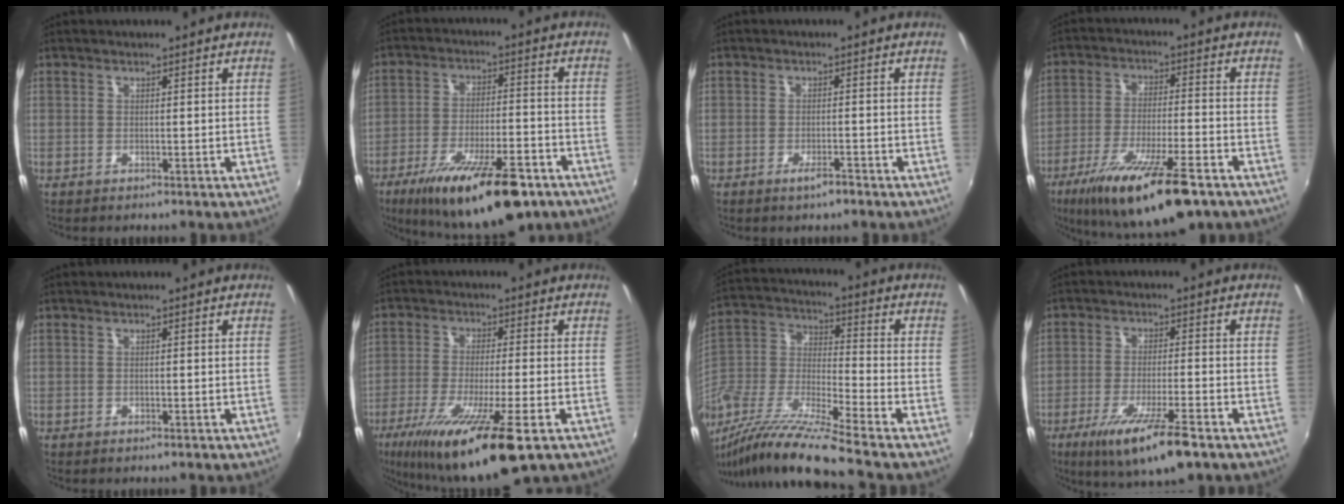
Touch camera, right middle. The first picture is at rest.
{"total": 20.3, "force": [-13.0, 6.3, 14.2], "torque": [-0.245, -0.036, -0.193]}
{"total": 2.5, "force": [-1.8, 0.5, 1.7], "torque": [-0.035, -0.004, -0.030]}
{"total": 19.1, "force": [-12.2, 4.6, 14.0], "torque": [-0.254, -0.043, -0.198]}
{"total": 0.6, "force": [-0.4, 0.3, 0.3], "torque": [-0.004, -0.003, -0.008]}
{"total": 17.6, "force": [-10.5, 2.0, 14.0], "torque": [-0.266, -0.058, -0.177]}
{"total": 17.3, "force": [-13.1, 0.2, 11.2], "torque": [-0.218, -0.027, -0.260]}
{"total": 12.0, "force": [-7.4, 2.0, 9.3], "torque": [-0.180, -0.032, -0.126]}